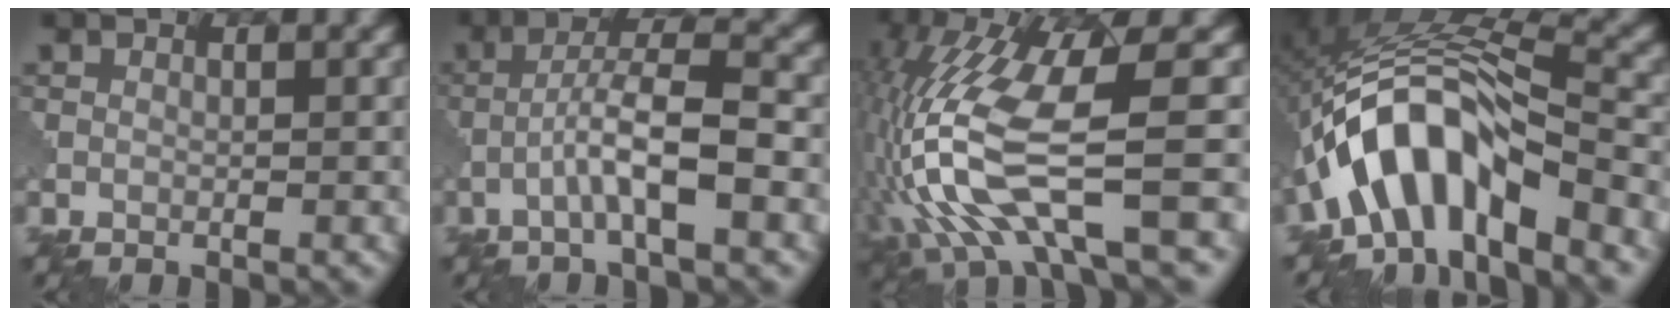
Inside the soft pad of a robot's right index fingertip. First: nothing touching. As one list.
[{"total": 5.3, "force": [-1.9, 0.7, 4.9], "torque": [-0.087, 0.019, -0.041]}, {"total": 11.4, "force": [-2.4, 2.8, 10.8], "torque": [-0.234, 0.001, -0.042]}, {"total": 10.1, "force": [-5.5, 3.6, 7.7], "torque": [-0.134, 0.016, -0.102]}]